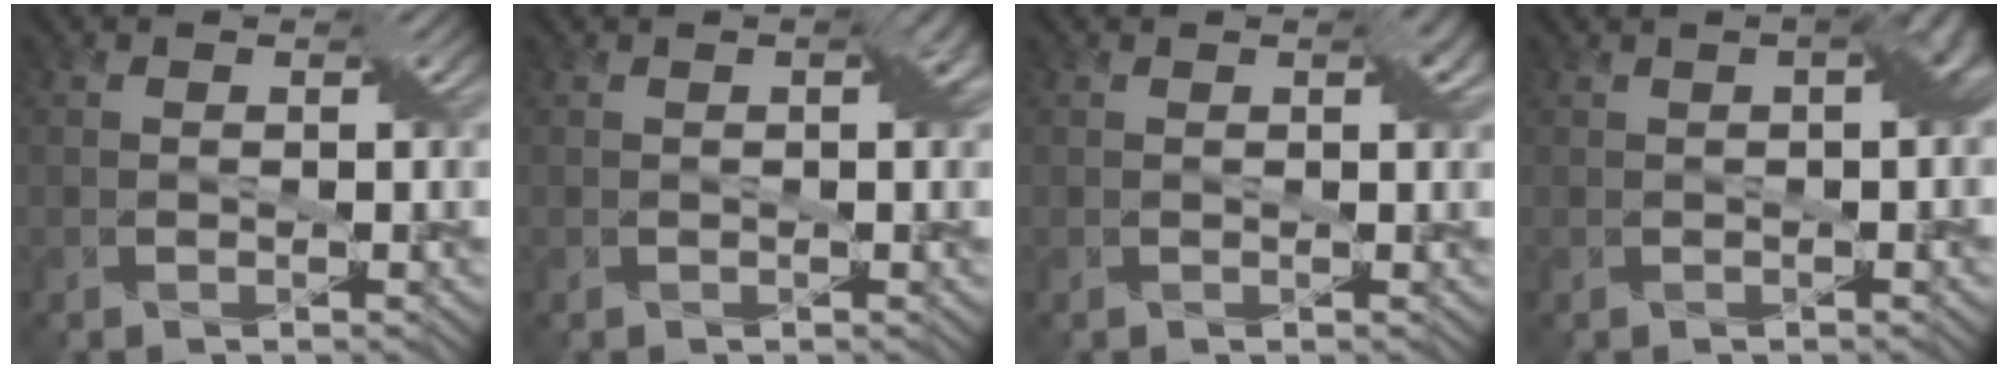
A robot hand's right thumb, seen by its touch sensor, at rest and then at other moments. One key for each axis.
{"total": 1.9, "fx": 0.4, "fy": 0.3, "fz": 1.9, "tx": -0.026, "ty": 0.009, "tz": 0.005}
{"total": 1.3, "fx": 0.5, "fy": 0.2, "fz": 1.2, "tx": -0.016, "ty": 0.004, "tz": 0.009}
{"total": 3.1, "fx": 0.4, "fy": 0.8, "fz": 3.0, "tx": -0.036, "ty": 0.014, "tz": 0.009}